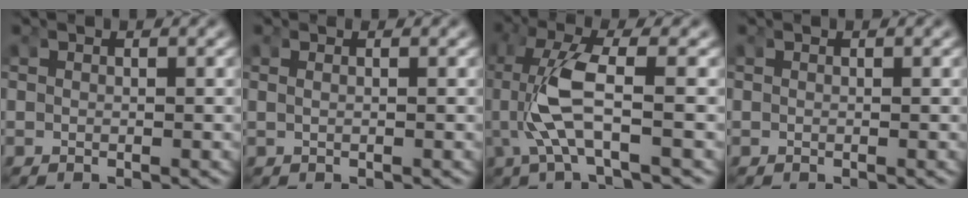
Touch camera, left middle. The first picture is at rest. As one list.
[{"total": 0.5, "force": [0.0, -0.4, 0.4], "torque": [-0.005, 0.000, 0.004]}, {"total": 5.4, "force": [-0.7, 1.1, 5.3], "torque": [-0.128, -0.004, -0.005]}, {"total": 0.0}]